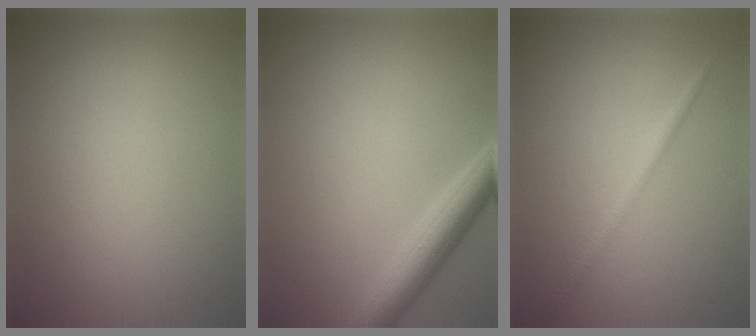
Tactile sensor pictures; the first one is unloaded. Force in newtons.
{"total": 4.5, "press": 4.4, "slide": 0.2}
{"total": 1.7, "press": 1.7, "slide": 0.1}